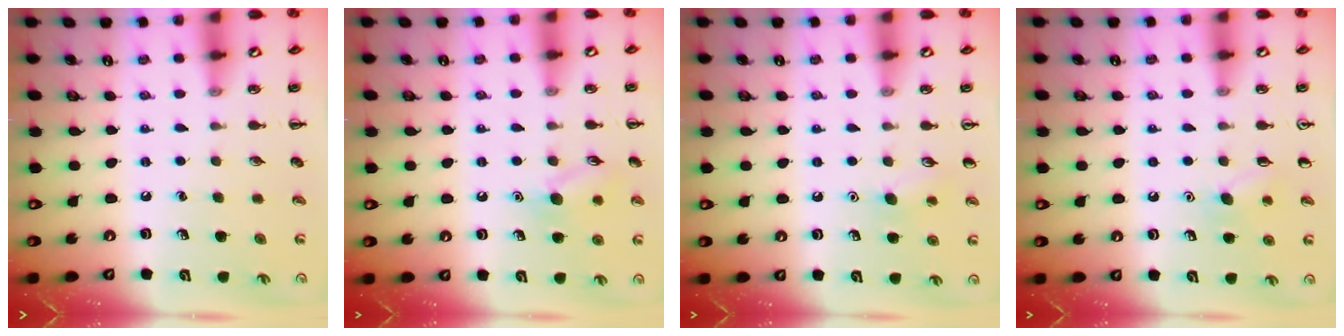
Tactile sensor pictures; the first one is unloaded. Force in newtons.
{"total": 8.5, "press": 8.5, "slide": 1.1}
{"total": 7.4, "press": 7.1, "slide": 2.0}
{"total": 5.8, "press": 5.6, "slide": 1.5}